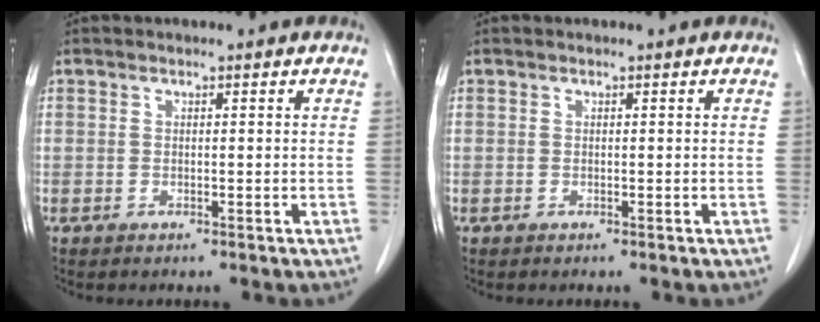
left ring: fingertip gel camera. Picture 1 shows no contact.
{"total": 0.0}